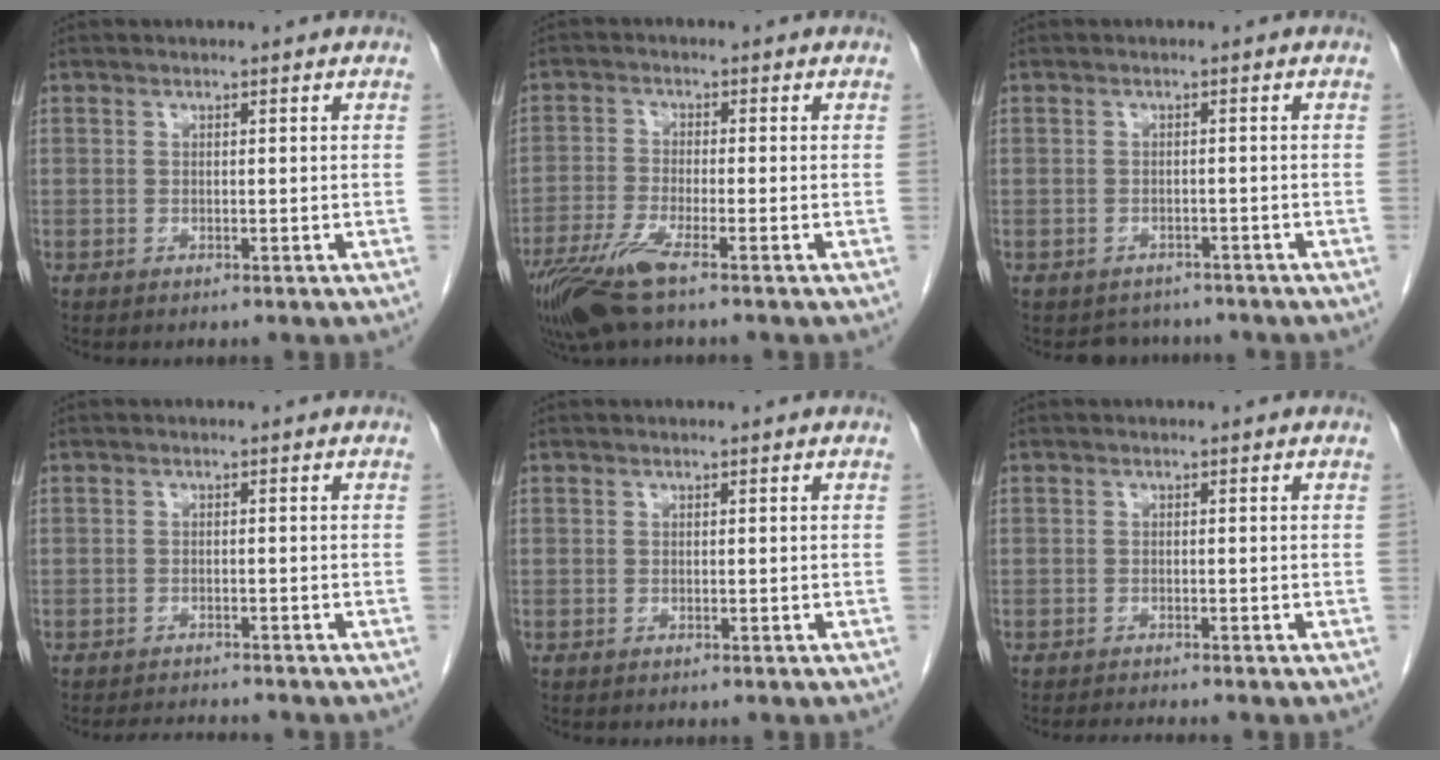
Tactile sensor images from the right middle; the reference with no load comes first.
{"total": 7.4, "force": [-4.9, 0.5, 5.5], "torque": [-0.114, -0.017, -0.094]}
{"total": 3.1, "force": [-2.7, 1.4, -0.3], "torque": [-0.002, 0.004, -0.039]}
{"total": 3.3, "force": [-3.2, -0.1, 0.4], "torque": [-0.010, -0.015, -0.050]}
{"total": 0.0}
{"total": 2.0, "force": [-1.8, -0.8, 0.4], "torque": [-0.014, -0.011, -0.032]}